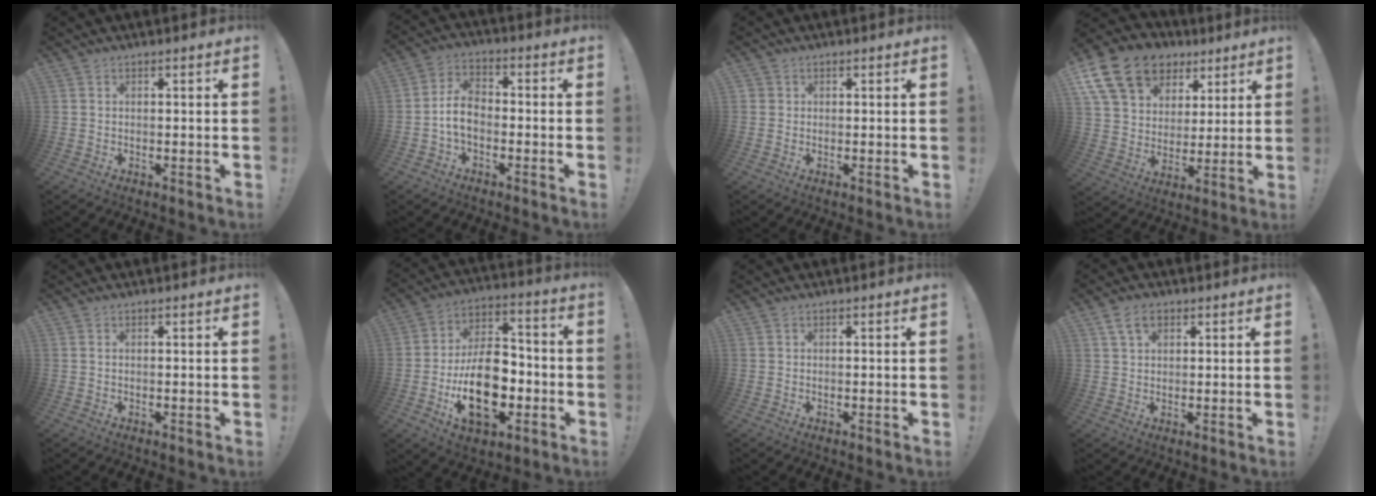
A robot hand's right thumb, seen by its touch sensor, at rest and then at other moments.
{"total": 7.7, "force": [-2.3, 4.8, 5.5], "torque": [-0.111, 0.011, -0.040]}
{"total": 1.0, "force": [0.4, 1.0, 0.1], "torque": [-0.003, 0.001, 0.007]}
{"total": 18.7, "force": [10.5, 12.8, 8.8], "torque": [-0.144, -0.053, 0.205]}
{"total": 0.0}
{"total": 20.9, "force": [-5.8, 12.4, 15.7], "torque": [-0.269, 0.036, -0.089]}
{"total": 0.0}
{"total": 5.3, "force": [2.6, 3.3, 3.2], "torque": [-0.061, 0.003, 0.049]}